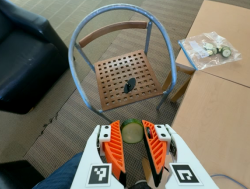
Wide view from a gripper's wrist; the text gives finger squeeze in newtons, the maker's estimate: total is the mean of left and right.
{"total": 10.1, "left": 10.0, "right": 10.3}